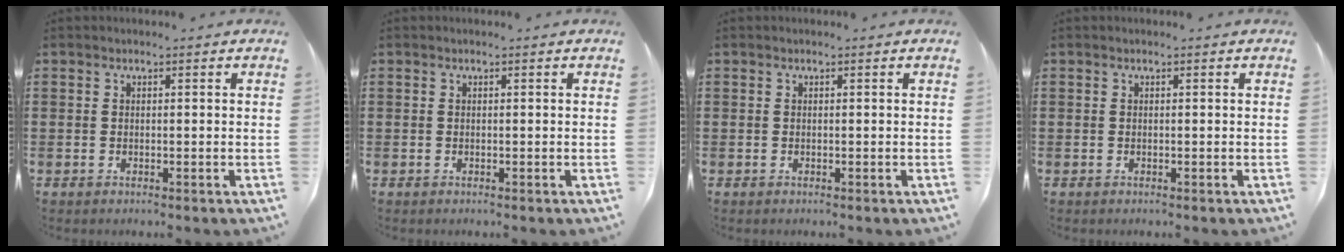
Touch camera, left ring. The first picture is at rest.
{"total": 0.0}
{"total": 0.0}
{"total": 0.0}